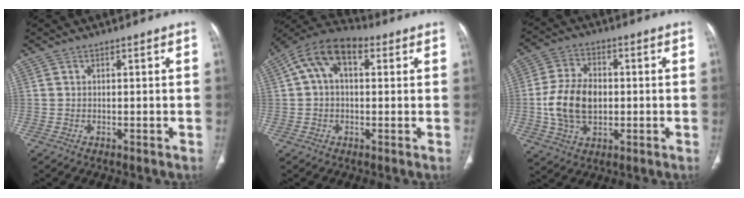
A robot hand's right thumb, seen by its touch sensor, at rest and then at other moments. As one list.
[{"total": 11.4, "force": [3.3, 6.6, 8.6], "torque": [-0.151, 0.039, 0.051]}, {"total": 12.1, "force": [-0.7, 8.1, 8.9], "torque": [-0.159, 0.012, -0.011]}]